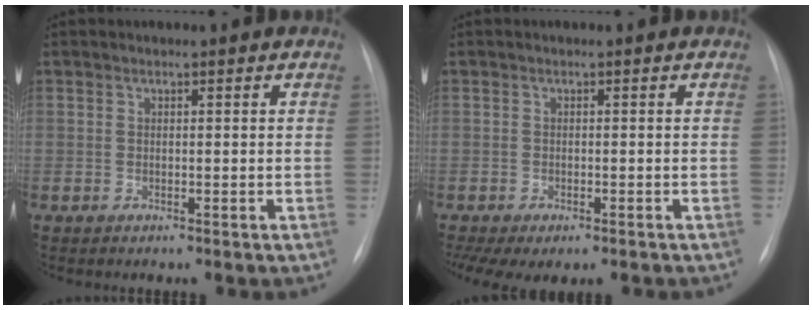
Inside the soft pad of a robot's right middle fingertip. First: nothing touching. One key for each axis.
{"total": 8.9, "fx": -6.4, "fy": 3.6, "fz": 5.1, "tx": -0.098, "ty": 0.002, "tz": -0.086}